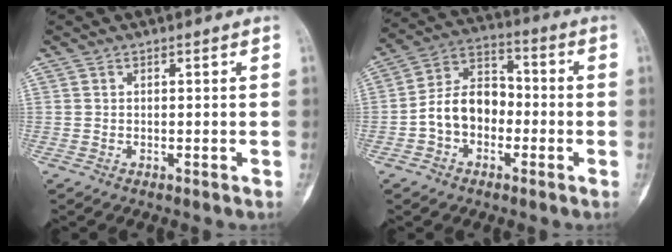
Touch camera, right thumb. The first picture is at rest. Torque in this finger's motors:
{"motor_torque": [0.13, 0.13, 0.42, -0.42, 0.12]}